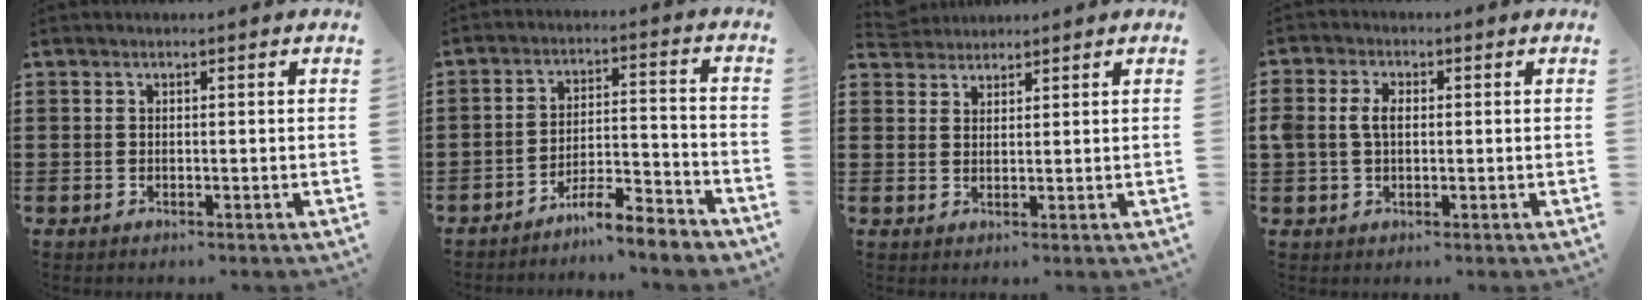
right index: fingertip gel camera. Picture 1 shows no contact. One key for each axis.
{"total": 6.2, "fx": -5.9, "fy": 0.0, "fz": 2.0, "tx": -0.040, "ty": 0.000, "tz": -0.115}
{"total": 2.7, "fx": 2.6, "fy": 0.7, "fz": -0.3, "tx": -0.003, "ty": 0.002, "tz": 0.052}
{"total": 3.3, "fx": 0.3, "fy": 2.2, "fz": 2.5, "tx": -0.061, "ty": 0.009, "tz": 0.002}